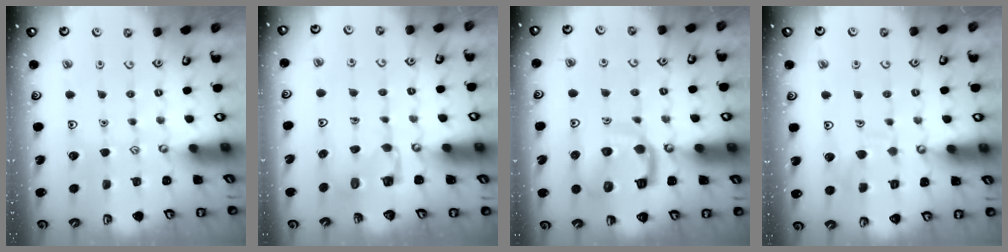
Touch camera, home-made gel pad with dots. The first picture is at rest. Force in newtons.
{"total": 2.8, "press": 2.8, "slide": 0.2}
{"total": 11.1, "press": 11.0, "slide": 1.3}
{"total": 7.2, "press": 7.1, "slide": 0.7}